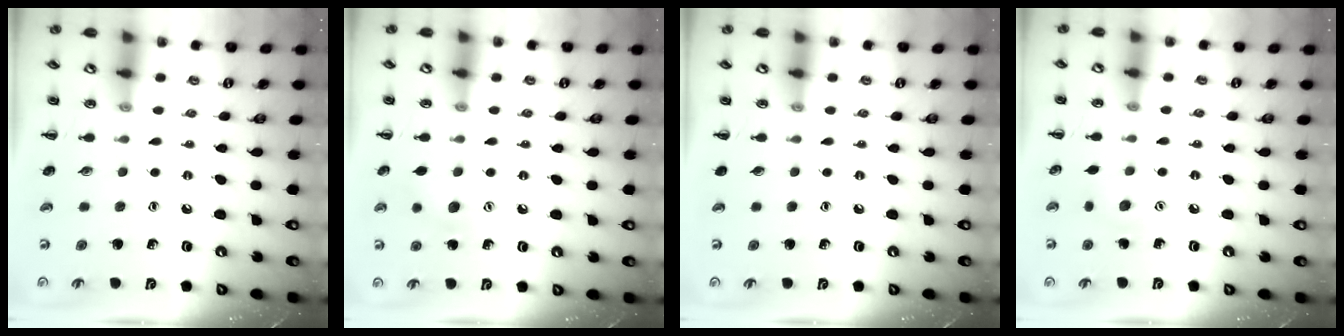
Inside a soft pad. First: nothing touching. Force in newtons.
{"total": 7.4, "press": 7.1, "slide": 1.9}
{"total": 0.0}
{"total": 5.0, "press": 4.8, "slide": 1.3}